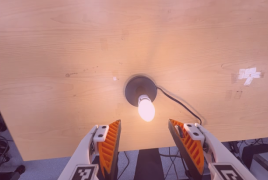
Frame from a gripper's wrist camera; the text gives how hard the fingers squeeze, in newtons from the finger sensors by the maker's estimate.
{"total": 0.0}